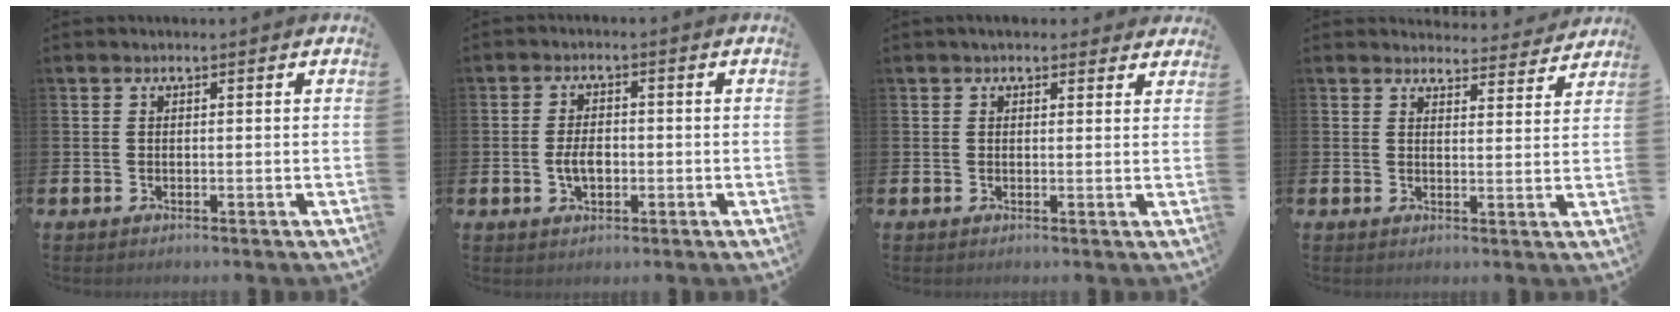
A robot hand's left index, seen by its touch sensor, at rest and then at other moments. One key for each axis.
{"total": 3.4, "fx": -0.5, "fy": 2.0, "fz": 2.7, "tx": -0.038, "ty": -0.001, "tz": -0.013}
{"total": 2.1, "fx": 1.9, "fy": 0.7, "fz": 0.2, "tx": 0.000, "ty": -0.006, "tz": 0.033}
{"total": 3.8, "fx": 3.8, "fy": 0.6, "fz": 0.0, "tx": 0.004, "ty": -0.028, "tz": 0.065}